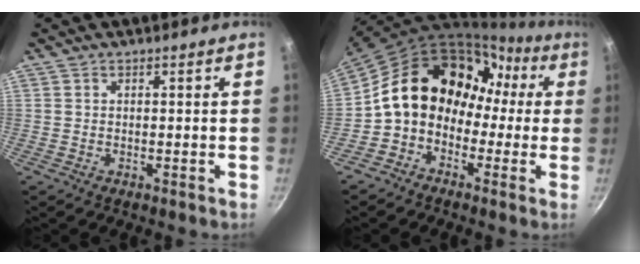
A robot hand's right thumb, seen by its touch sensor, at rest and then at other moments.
{"total": 16.4, "force": [-0.3, 13.0, 10.0], "torque": [-0.133, 0.068, -0.020]}